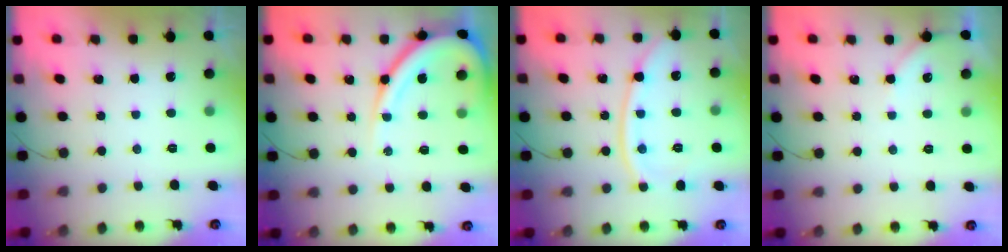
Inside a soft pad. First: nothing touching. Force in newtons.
{"total": 14.0, "press": 13.9, "slide": 1.5}
{"total": 11.8, "press": 11.7, "slide": 1.6}
{"total": 2.9, "press": 2.9, "slide": 0.4}